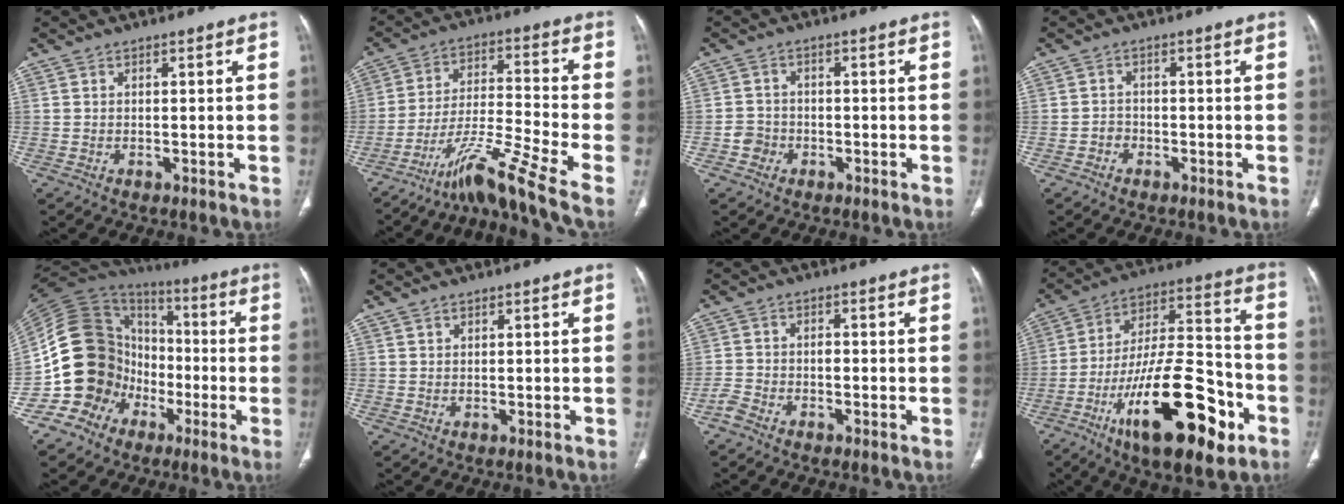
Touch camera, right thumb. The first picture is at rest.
{"total": 11.8, "force": [-8.4, -1.1, 8.2], "torque": [-0.174, 0.063, -0.149]}
{"total": 3.0, "force": [-1.3, 2.7, 0.5], "torque": [0.006, 0.016, -0.029]}
{"total": 1.8, "force": [-1.0, 1.5, 0.2], "torque": [0.002, 0.010, -0.023]}
{"total": 17.9, "force": [-5.9, 15.4, 7.1], "torque": [-0.107, 0.075, -0.107]}
{"total": 0.7, "force": [0.6, 0.4, 0.2], "torque": [-0.003, -0.003, 0.010]}
{"total": 3.0, "force": [-1.9, 1.7, 1.6], "torque": [-0.030, 0.017, -0.037]}
{"total": 25.4, "force": [-11.1, 9.4, 20.8], "torque": [-0.328, 0.058, -0.174]}